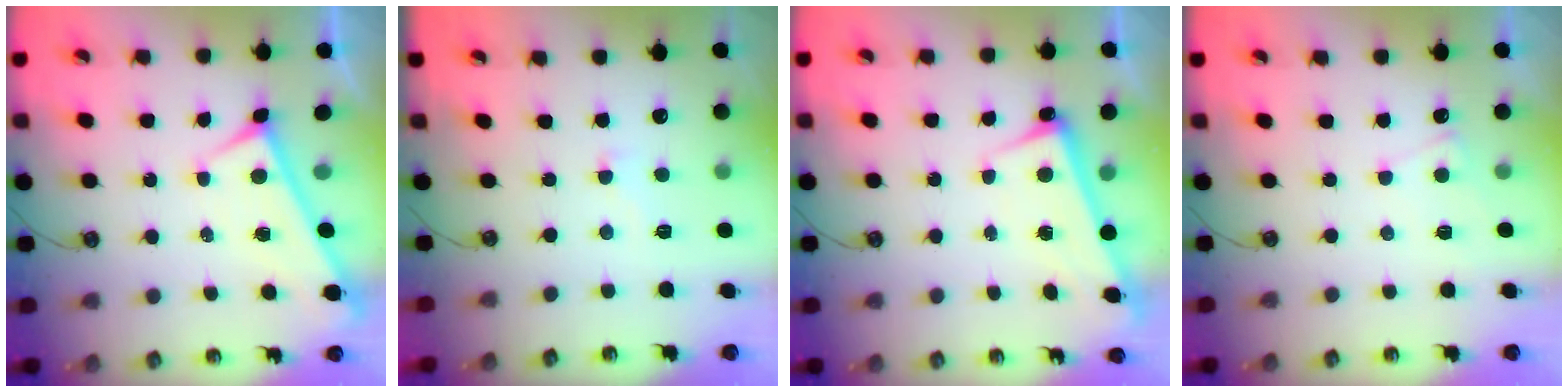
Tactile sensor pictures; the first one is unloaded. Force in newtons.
{"total": 2.7, "press": 2.6, "slide": 0.9}
{"total": 2.6, "press": 2.5, "slide": 0.7}
{"total": 5.0, "press": 5.0, "slide": 0.5}